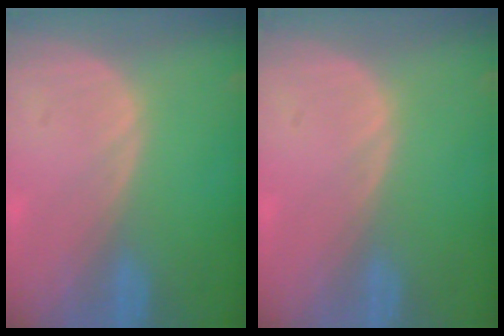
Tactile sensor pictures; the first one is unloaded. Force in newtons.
{"total": 0.0}